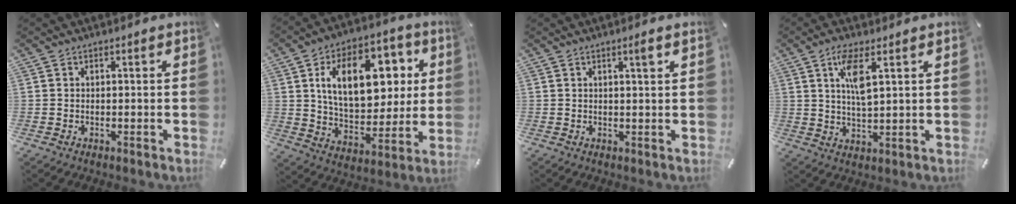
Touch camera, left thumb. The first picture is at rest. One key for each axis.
{"total": 19.1, "fx": 5.7, "fy": 12.2, "fz": 13.6, "tx": -0.201, "ty": 0.001, "tz": 0.101}
{"total": 2.0, "fx": 1.1, "fy": 0.0, "fz": 1.7, "tx": -0.027, "ty": -0.006, "tz": 0.016}
{"total": 7.3, "fx": 3.2, "fy": 2.1, "fz": 6.2, "tx": -0.113, "ty": -0.004, "tz": 0.051}